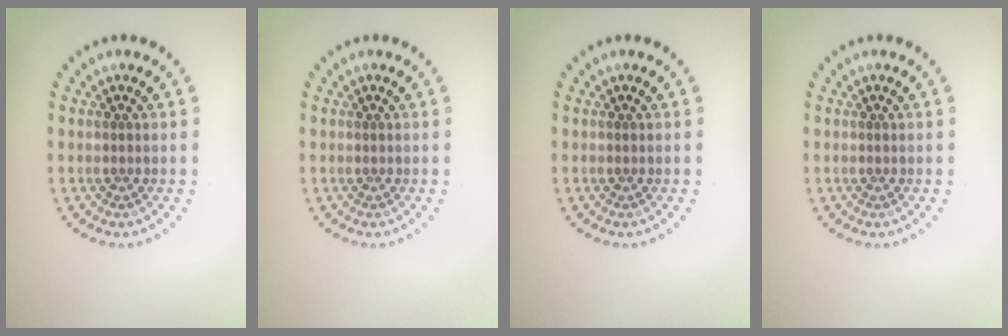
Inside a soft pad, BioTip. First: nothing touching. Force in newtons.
{"total": 0.0}
{"total": 0.0}
{"total": 0.0}